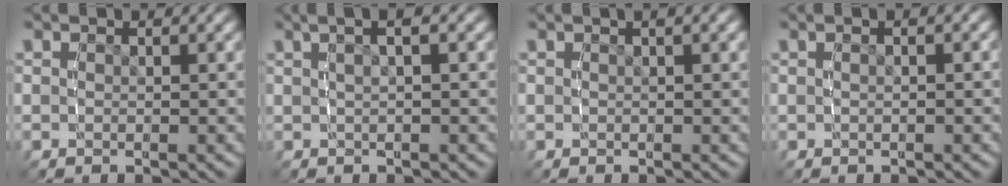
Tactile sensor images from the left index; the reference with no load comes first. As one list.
[{"total": 4.4, "force": [2.3, 1.5, 3.4], "torque": [-0.035, 0.029, 0.027]}, {"total": 1.2, "force": [0.7, -0.2, 0.9], "torque": [-0.008, 0.008, 0.011]}, {"total": 0.8, "force": [-0.1, 0.0, 0.8], "torque": [-0.014, 0.002, 0.001]}]